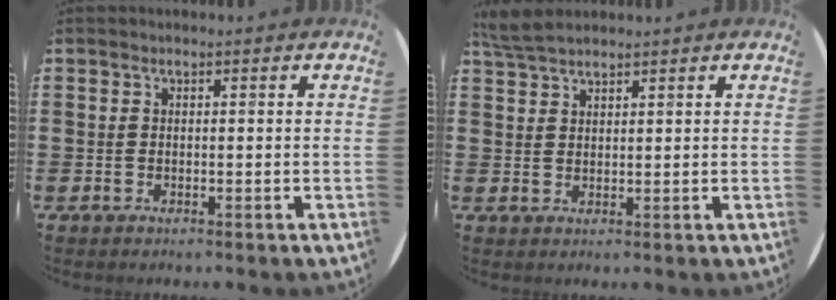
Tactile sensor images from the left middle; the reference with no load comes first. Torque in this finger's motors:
{"motor_torque": [0.53, -0.60, 0.03, 0.00]}